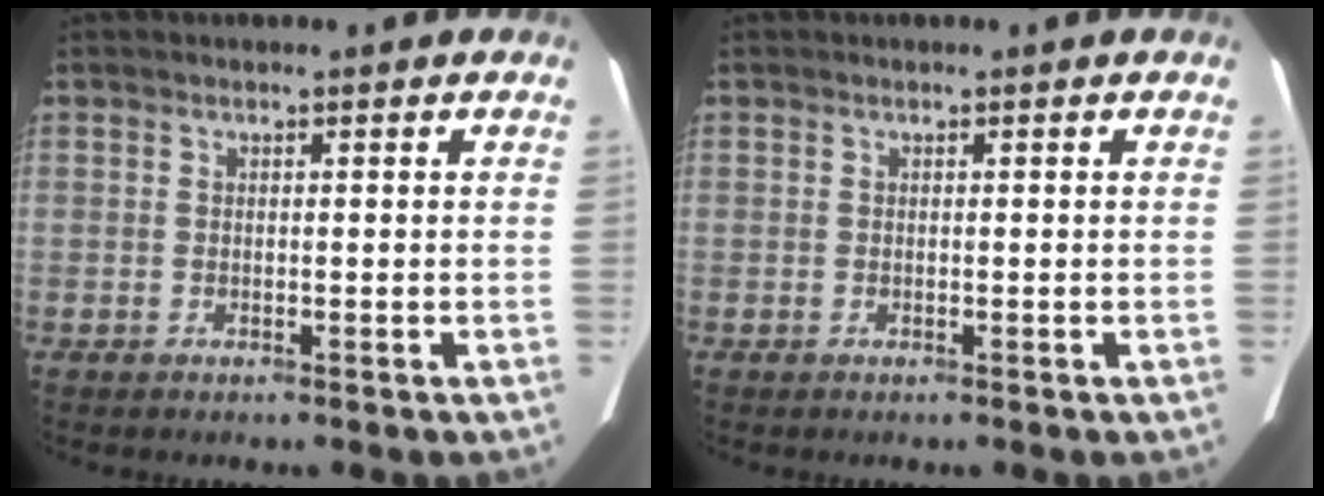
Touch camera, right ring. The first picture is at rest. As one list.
[{"total": 0.0}]